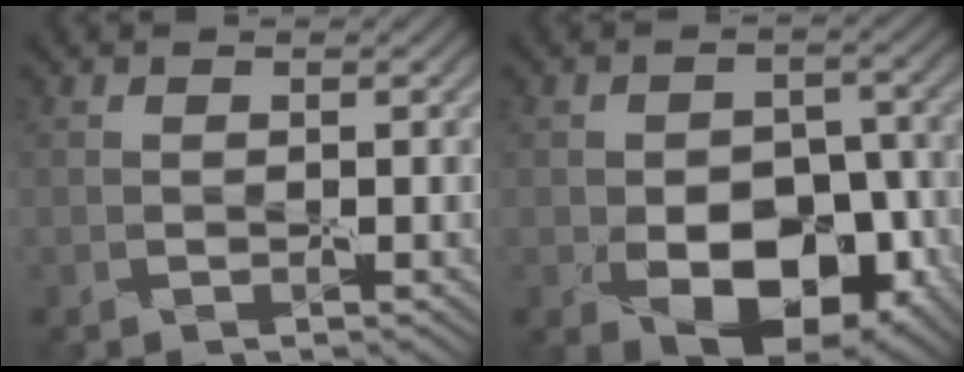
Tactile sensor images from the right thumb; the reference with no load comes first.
{"total": 10.3, "force": [-4.4, 6.5, 6.6], "torque": [-0.095, -0.019, -0.059]}